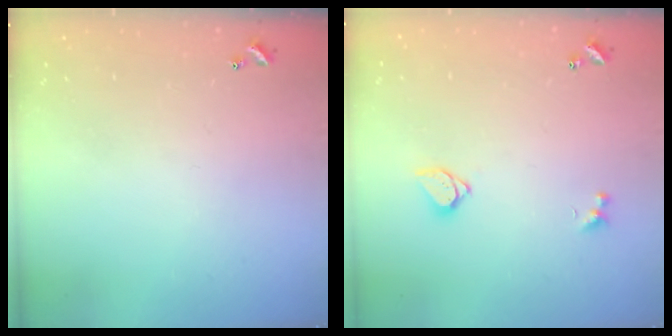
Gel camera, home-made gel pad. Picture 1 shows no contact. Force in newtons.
{"total": 1.6, "press": 1.5, "slide": 0.3}